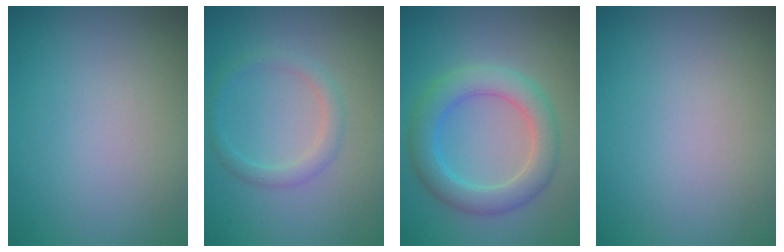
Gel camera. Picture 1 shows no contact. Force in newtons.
{"total": 1.9, "press": 1.8, "slide": 0.1}
{"total": 4.6, "press": 4.6, "slide": 0.2}
{"total": 0.0}